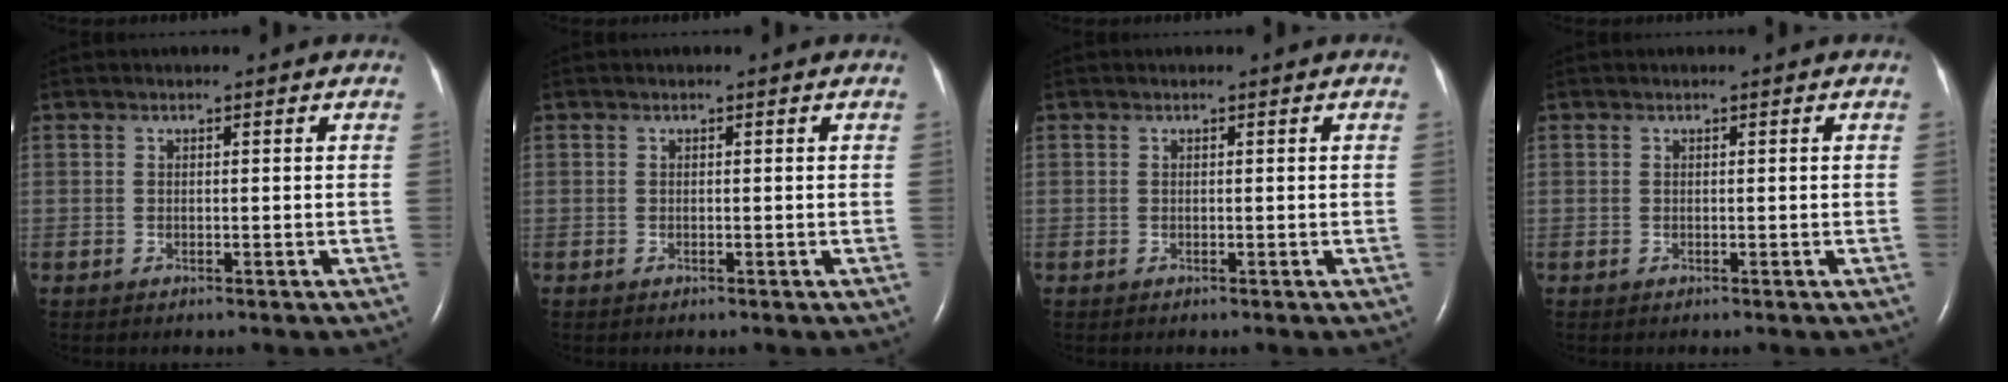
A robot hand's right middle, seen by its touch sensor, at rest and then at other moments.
{"total": 0.0}
{"total": 0.0}
{"total": 0.0}